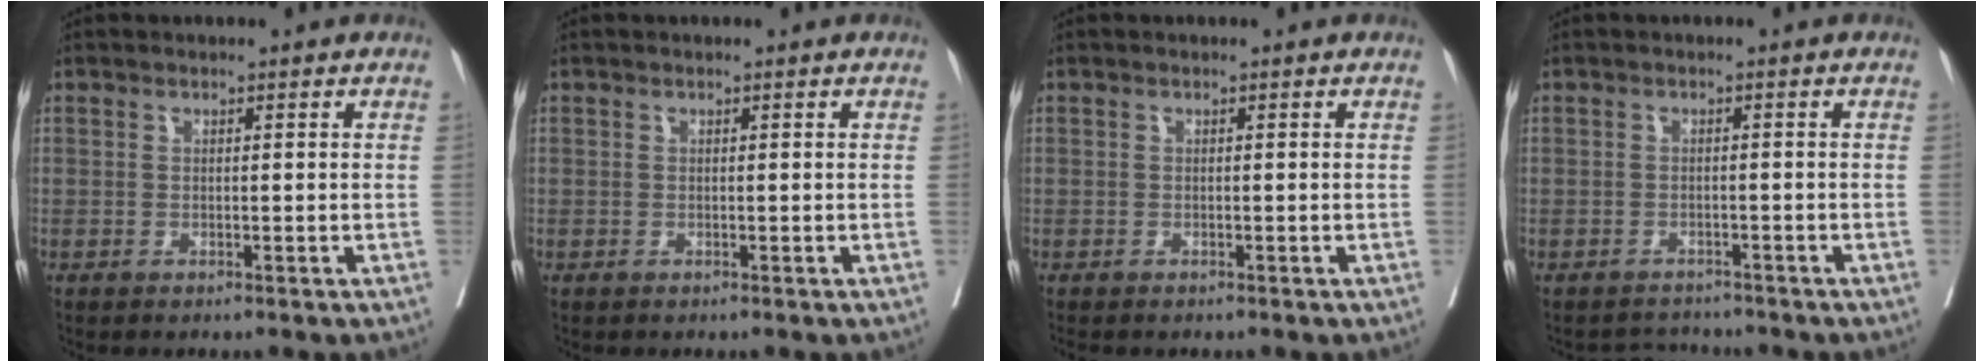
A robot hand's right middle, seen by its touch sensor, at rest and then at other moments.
{"total": 0.0}
{"total": 1.0, "force": [-0.9, 0.4, 0.3], "torque": [-0.008, -0.002, -0.014]}
{"total": 2.6, "force": [-2.4, 0.5, -0.8], "torque": [0.014, -0.004, -0.038]}